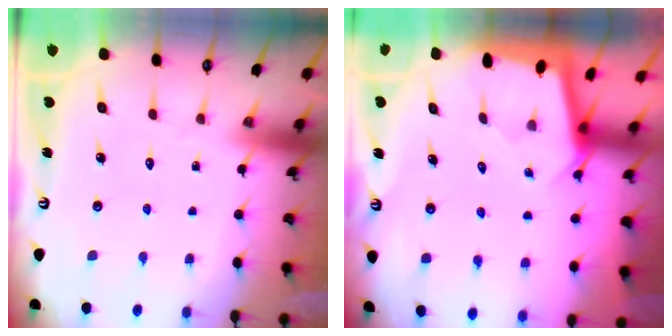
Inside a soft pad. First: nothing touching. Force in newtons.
{"total": 2.3, "press": 2.3, "slide": 0.1}